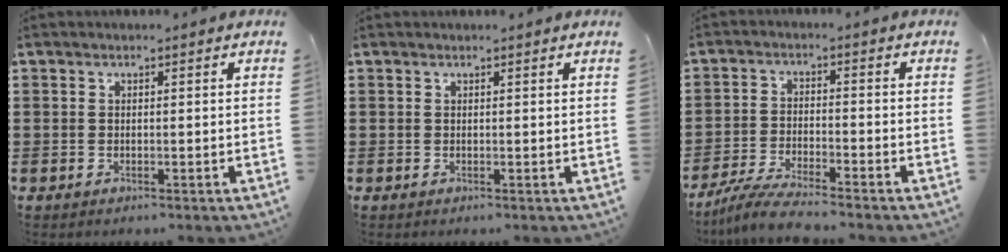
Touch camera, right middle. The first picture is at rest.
{"total": 0.0}
{"total": 5.4, "force": [-4.9, 0.0, 2.2], "torque": [-0.059, -0.017, -0.097]}